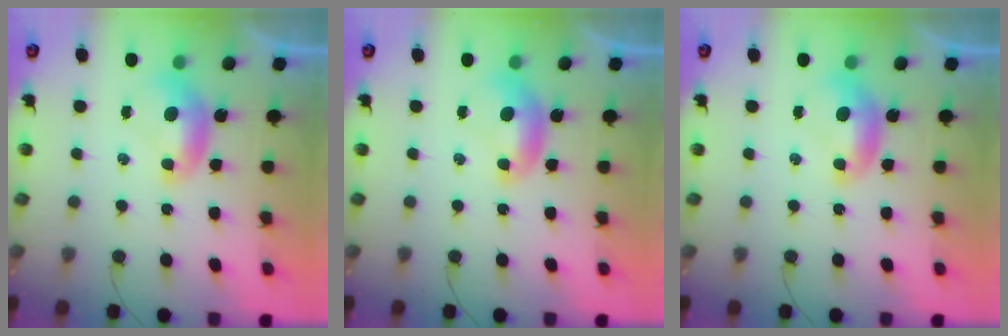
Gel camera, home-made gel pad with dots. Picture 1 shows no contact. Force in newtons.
{"total": 0.0}
{"total": 0.0}